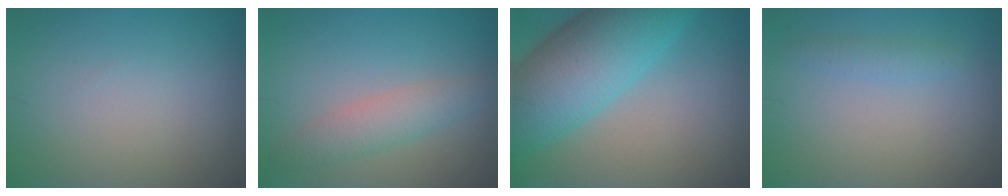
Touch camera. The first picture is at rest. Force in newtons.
{"total": 2.8, "press": 2.8, "slide": 0.1}
{"total": 10.5, "press": 10.5, "slide": 0.4}
{"total": 1.3, "press": 1.3, "slide": 0.0}